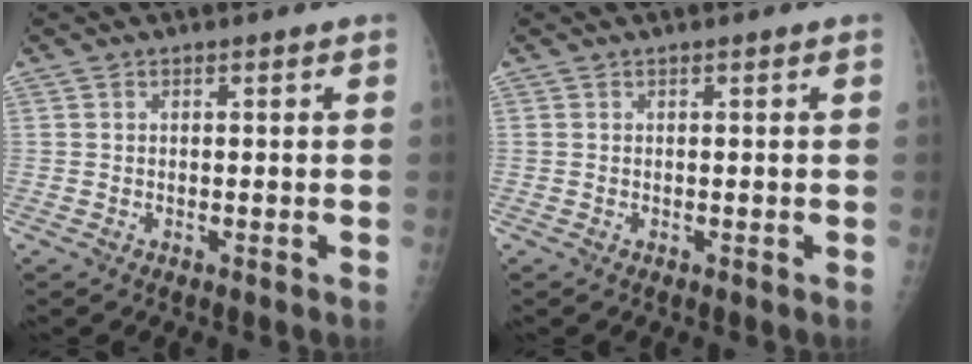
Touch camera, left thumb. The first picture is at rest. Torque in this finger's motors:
{"motor_torque": [0.35, 0.22, 0.27, 0.00, 0.01]}